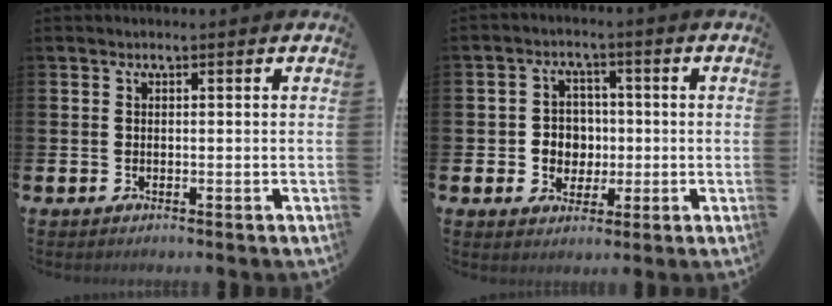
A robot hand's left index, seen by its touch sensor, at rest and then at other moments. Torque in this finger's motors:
{"motor_torque": [0.58, -0.40, 0.12, 0.06]}